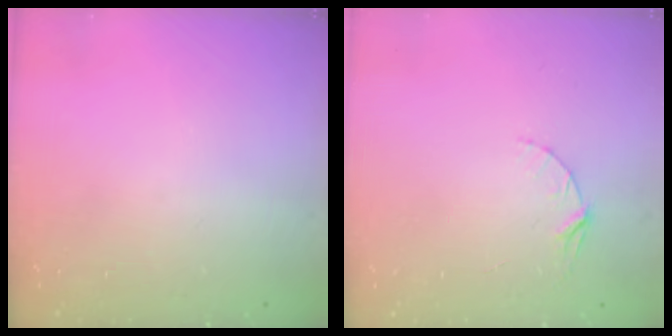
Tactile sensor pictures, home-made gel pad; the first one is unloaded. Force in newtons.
{"total": 3.9, "press": 3.9, "slide": 0.4}